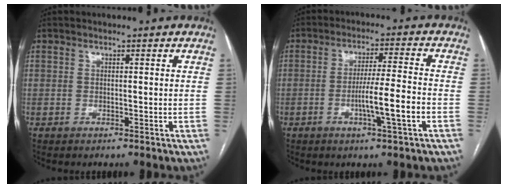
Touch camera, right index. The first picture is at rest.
{"total": 7.8, "force": [-2.6, -0.3, 7.3], "torque": [-0.125, -0.002, -0.045]}